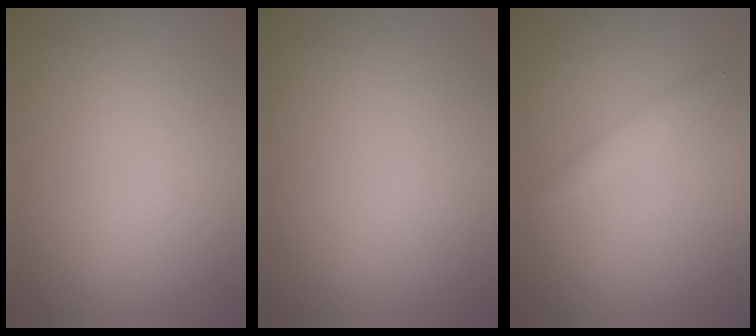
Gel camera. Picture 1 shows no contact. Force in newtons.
{"total": 0.0}
{"total": 1.5, "press": 1.5, "slide": 0.1}